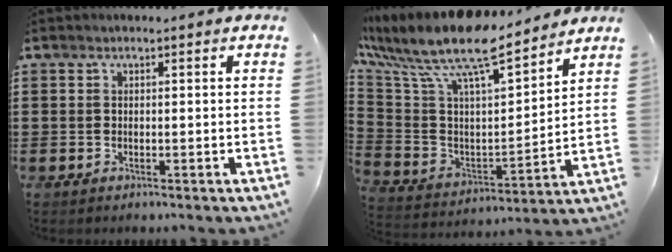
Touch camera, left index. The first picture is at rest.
{"total": 11.8, "force": [9.7, 2.5, 6.3], "torque": [-0.157, -0.072, 0.164]}